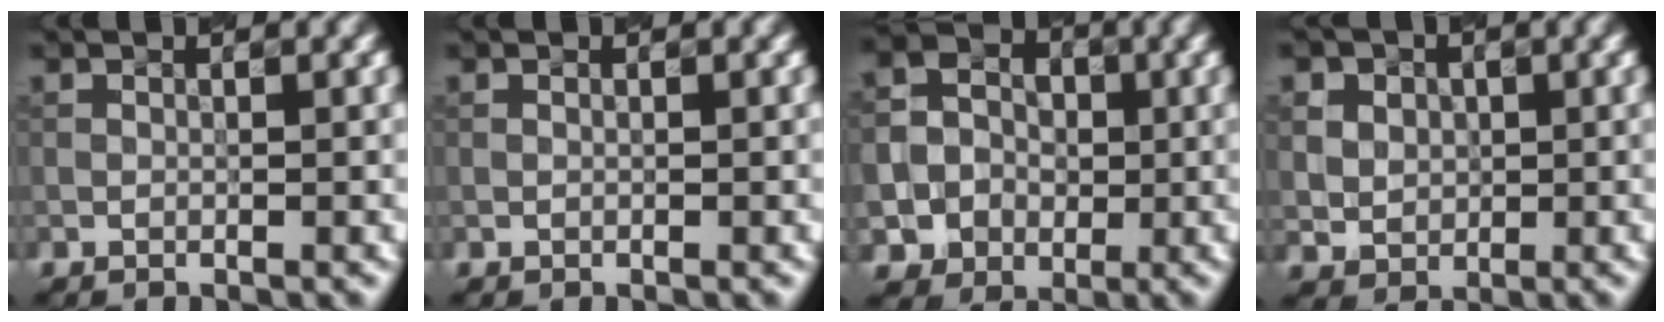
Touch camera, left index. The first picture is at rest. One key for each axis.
{"total": 0.0}
{"total": 6.6, "fx": -1.5, "fy": 6.2, "fz": 1.4, "tx": -0.032, "ty": 0.006, "tz": -0.032}
{"total": 5.6, "fx": 2.7, "fy": 4.5, "fz": 1.8, "tx": -0.058, "ty": 0.023, "tz": 0.043}